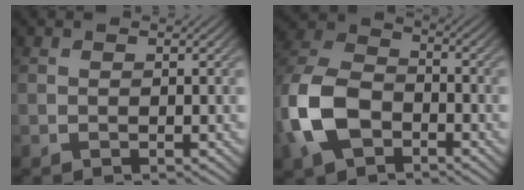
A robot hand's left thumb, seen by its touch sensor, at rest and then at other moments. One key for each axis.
{"total": 11.2, "fx": -4.1, "fy": 7.5, "fz": 7.2, "tx": -0.183, "ty": -0.007, "tz": -0.096}